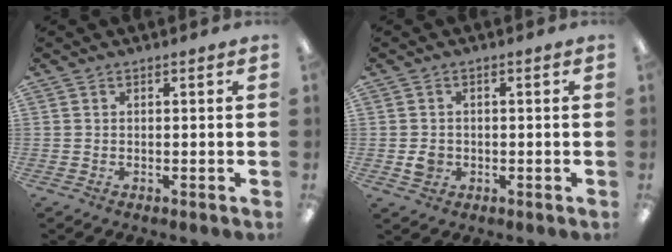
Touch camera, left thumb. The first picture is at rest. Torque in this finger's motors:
{"motor_torque": [-0.21, 0.29, 0.21, -0.01, -0.02]}